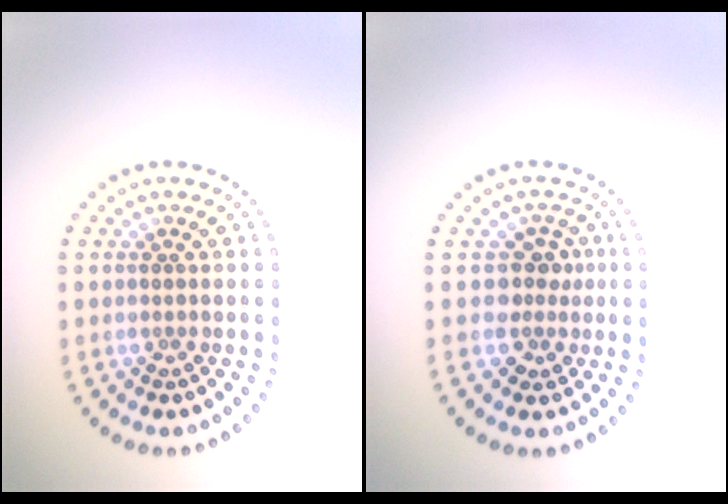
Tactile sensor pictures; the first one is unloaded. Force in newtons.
{"total": 2.4, "press": 1.8, "slide": 1.6}